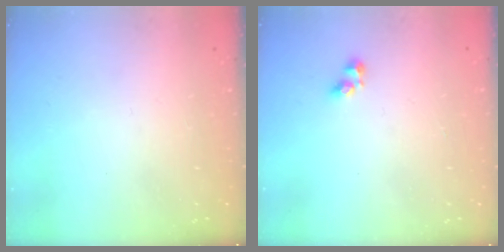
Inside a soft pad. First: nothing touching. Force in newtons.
{"total": 2.7, "press": 2.7, "slide": 0.3}